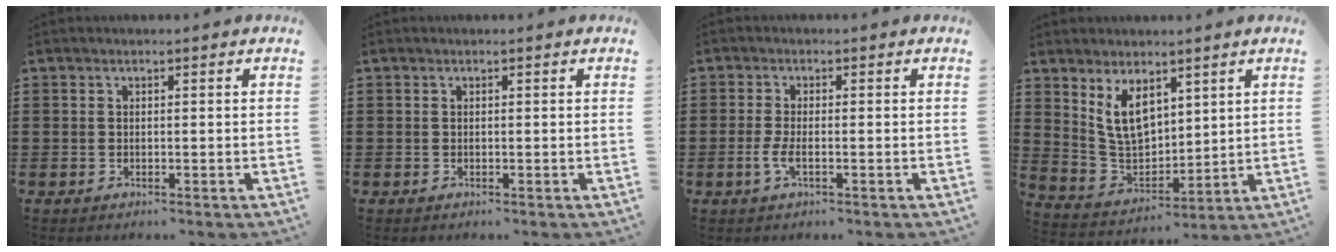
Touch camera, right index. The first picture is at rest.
{"total": 0.0}
{"total": 2.8, "force": [-0.9, 0.7, 2.6], "torque": [-0.059, -0.005, -0.021]}
{"total": 8.6, "force": [4.1, 5.1, 5.6], "torque": [-0.132, -0.008, 0.073]}